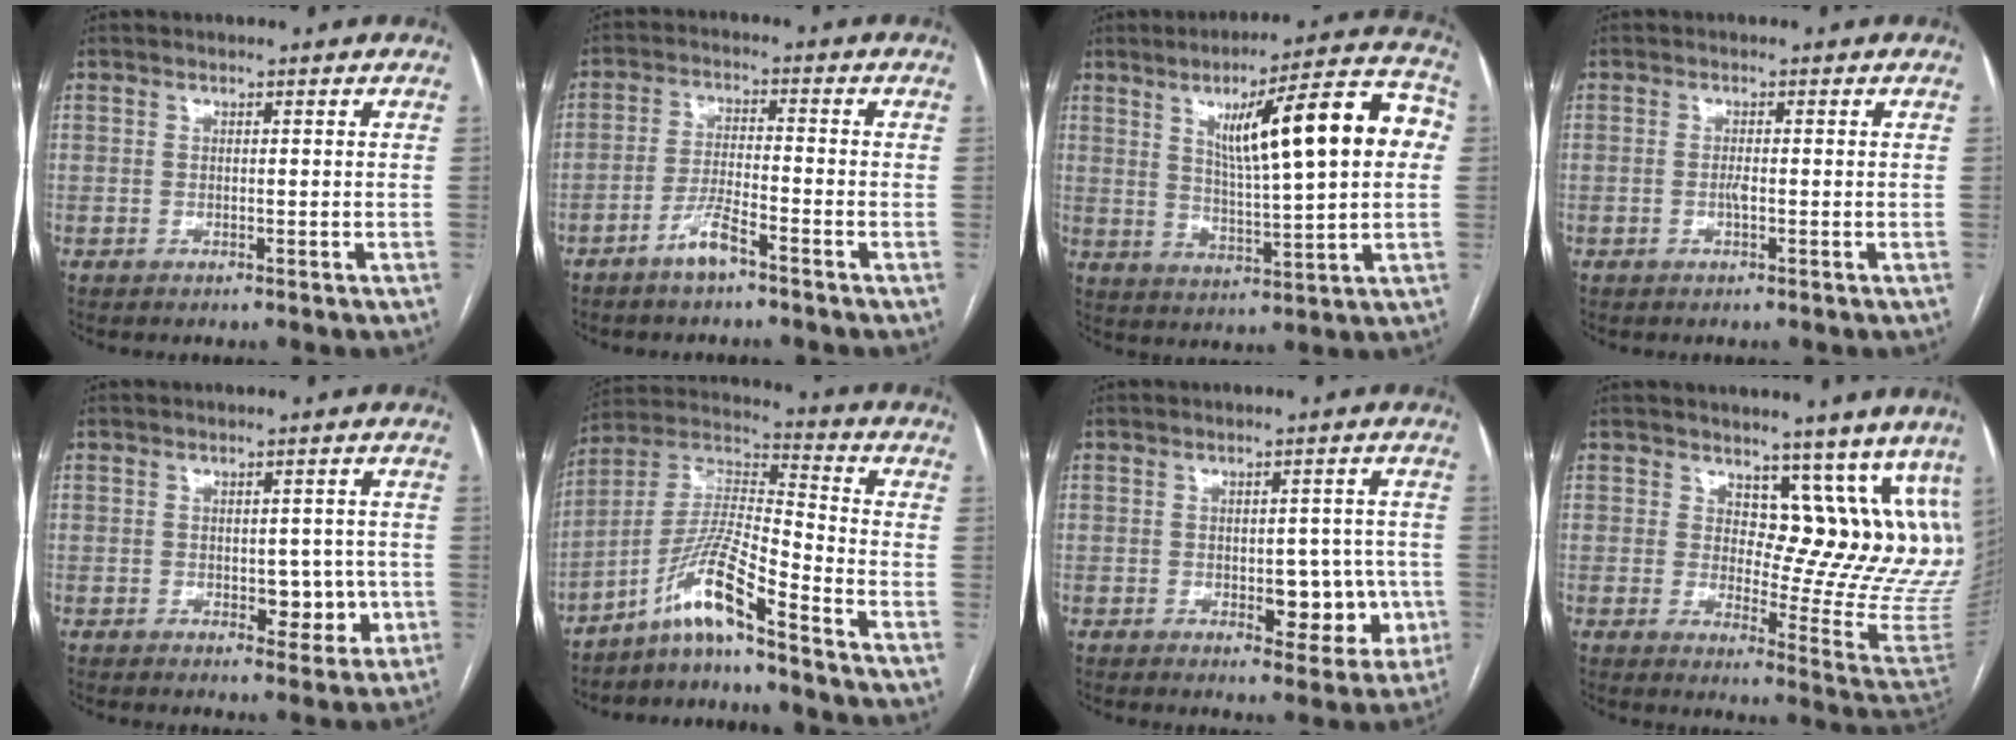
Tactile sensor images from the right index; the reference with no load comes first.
{"total": 4.8, "force": [-3.4, 0.4, 3.3], "torque": [-0.070, 0.000, -0.067]}
{"total": 18.1, "force": [4.4, 2.3, 17.4], "torque": [-0.245, 0.029, 0.063]}
{"total": 1.0, "force": [-0.3, 0.2, 1.0], "torque": [-0.021, 0.000, -0.005]}
{"total": 5.2, "force": [-0.8, 3.1, 4.1], "torque": [-0.042, 0.008, -0.001]}
{"total": 10.5, "force": [-7.6, -0.5, 7.3], "torque": [-0.154, 0.007, -0.146]}
{"total": 7.7, "force": [-1.5, 4.2, 6.3], "torque": [-0.059, 0.014, -0.009]}
{"total": 14.4, "force": [11.0, 5.7, 7.2], "torque": [-0.062, -0.034, 0.118]}